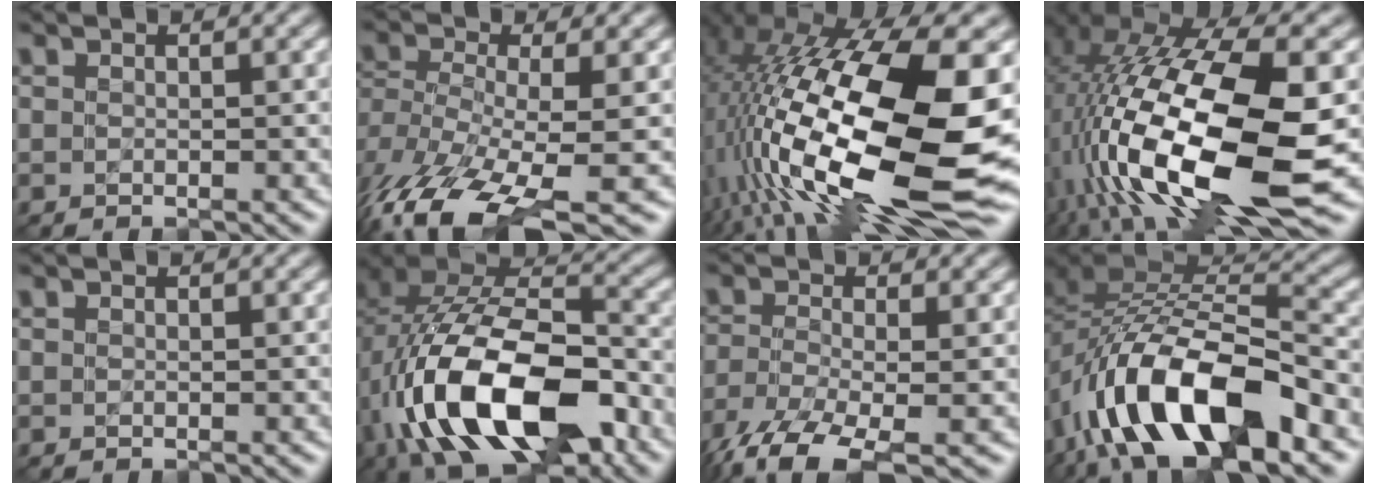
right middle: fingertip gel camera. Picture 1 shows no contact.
{"total": 10.7, "force": [-5.6, 4.2, 8.1], "torque": [-0.170, -0.018, -0.092]}
{"total": 20.4, "force": [-1.5, 8.7, 18.4], "torque": [-0.338, -0.032, -0.016]}
{"total": 17.4, "force": [-3.5, 7.6, 15.2], "torque": [-0.307, -0.019, -0.052]}
{"total": 0.0}
{"total": 16.5, "force": [-5.9, 8.8, 12.6], "torque": [-0.228, -0.008, -0.098]}
{"total": 8.3, "force": [-5.4, 2.8, 5.7], "torque": [-0.131, -0.024, -0.103]}
{"total": 14.4, "force": [-6.9, 6.5, 10.8], "torque": [-0.188, 0.010, -0.130]}